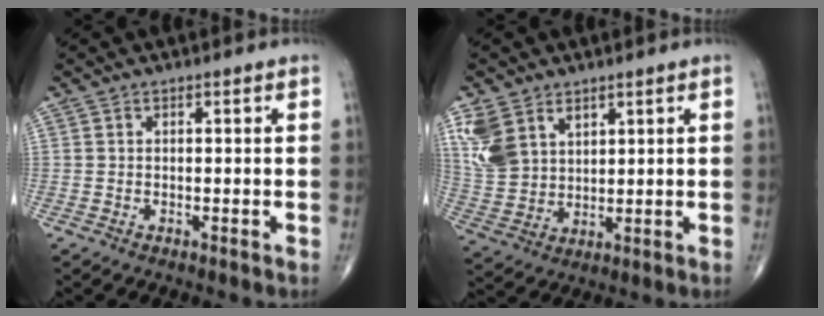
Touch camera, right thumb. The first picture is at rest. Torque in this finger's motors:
{"motor_torque": [-0.06, 0.30, 0.73, 0.63, 0.05]}